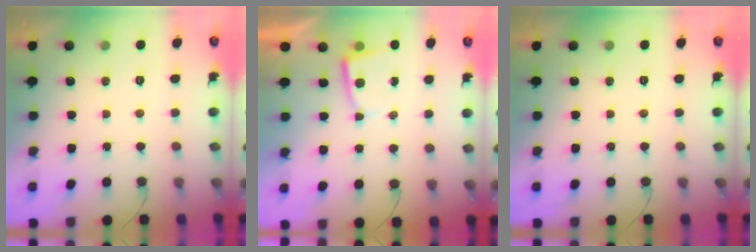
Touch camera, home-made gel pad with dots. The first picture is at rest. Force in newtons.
{"total": 2.2, "press": 2.2, "slide": 0.4}
{"total": 0.0}